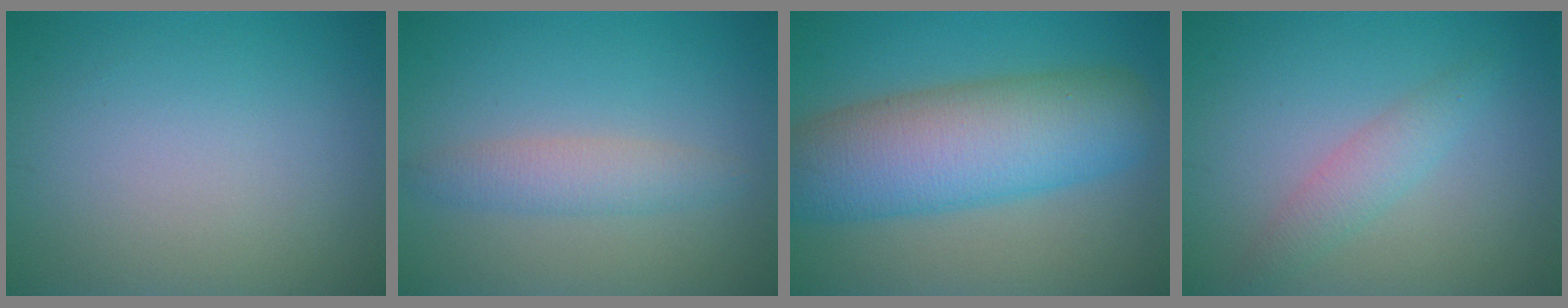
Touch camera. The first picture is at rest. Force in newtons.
{"total": 2.5, "press": 2.5, "slide": 0.0}
{"total": 10.5, "press": 10.5, "slide": 0.3}
{"total": 2.2, "press": 2.2, "slide": 0.2}